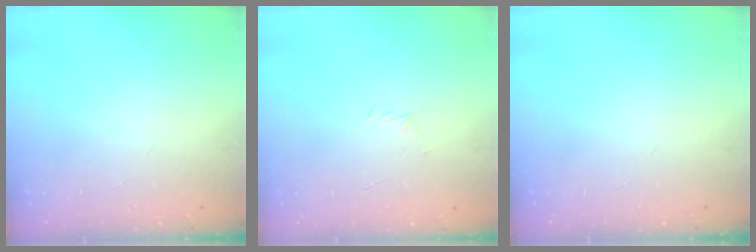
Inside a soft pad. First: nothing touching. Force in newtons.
{"total": 2.9, "press": 2.8, "slide": 0.8}
{"total": 0.0}